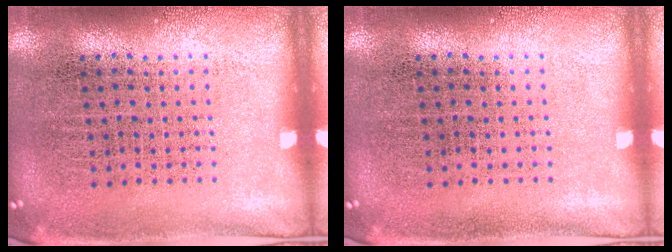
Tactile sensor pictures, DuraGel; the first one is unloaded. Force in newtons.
{"total": 0.0}